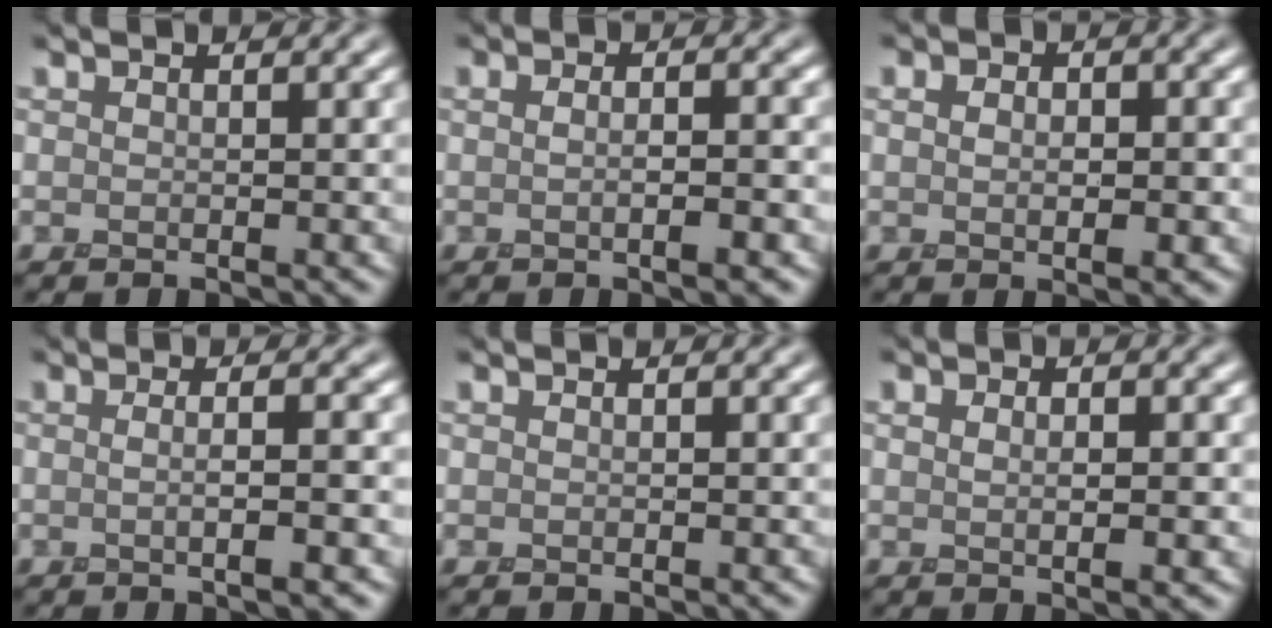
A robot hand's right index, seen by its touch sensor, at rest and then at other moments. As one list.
[{"total": 3.6, "force": [-0.2, 1.5, 3.3], "torque": [-0.025, 0.000, -0.008]}, {"total": 3.5, "force": [0.3, 2.2, 2.7], "torque": [-0.027, 0.005, -0.004]}, {"total": 3.5, "force": [-0.3, 0.9, 3.4], "torque": [-0.033, 0.001, -0.011]}, {"total": 0.0}, {"total": 2.4, "force": [0.2, 1.0, 2.1], "torque": [-0.033, -0.004, 0.007]}]